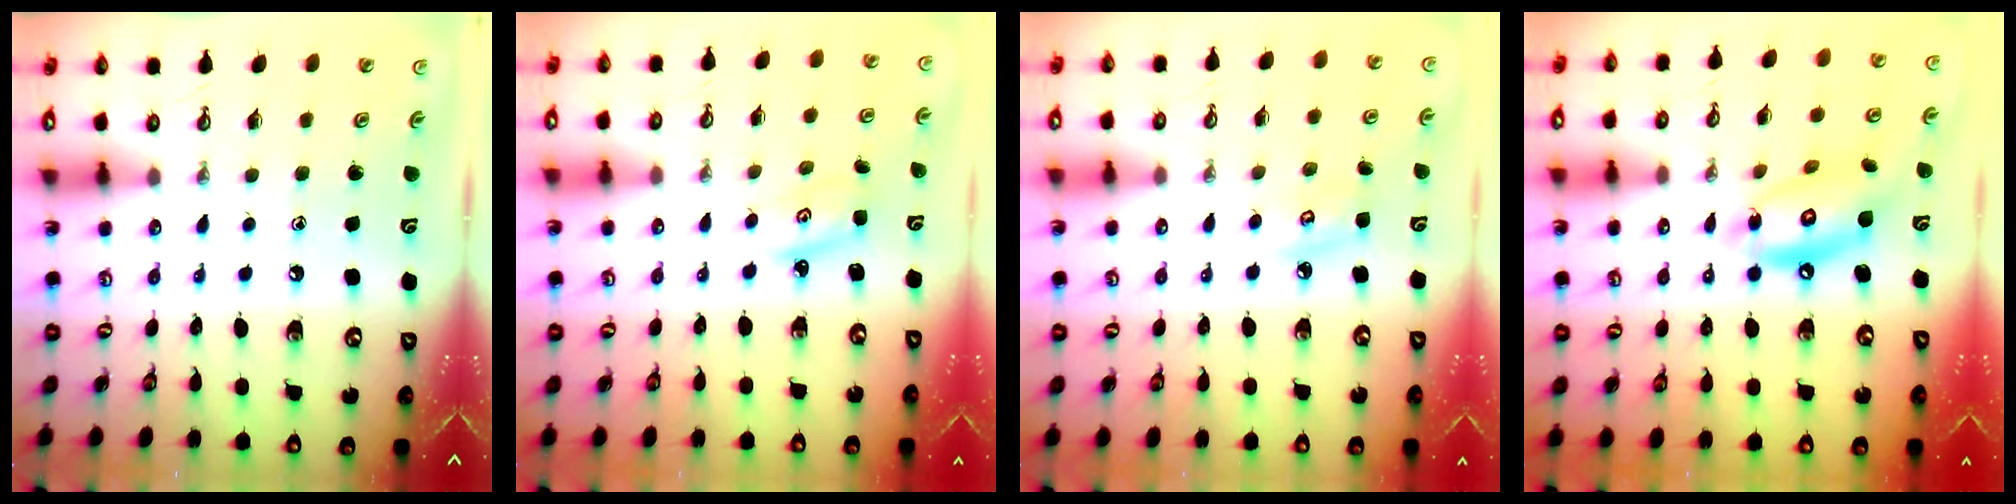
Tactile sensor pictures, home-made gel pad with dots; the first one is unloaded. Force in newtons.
{"total": 2.4, "press": 2.3, "slide": 0.4}
{"total": 5.5, "press": 5.5, "slide": 0.4}
{"total": 13.8, "press": 13.7, "slide": 1.2}